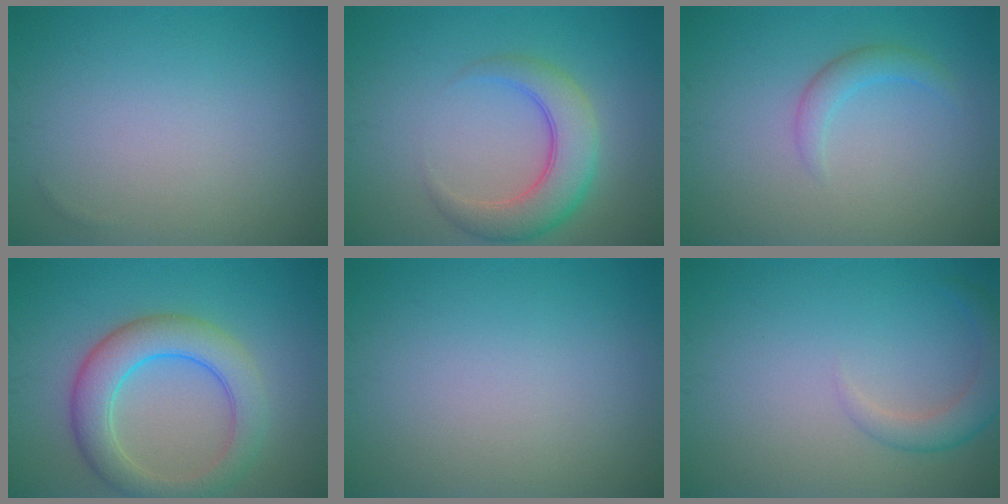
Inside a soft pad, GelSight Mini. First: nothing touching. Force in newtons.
{"total": 5.1, "press": 5.1, "slide": 0.1}
{"total": 1.8, "press": 1.8, "slide": 0.0}
{"total": 5.9, "press": 5.9, "slide": 0.2}
{"total": 0.0}
{"total": 2.6, "press": 2.5, "slide": 0.2}